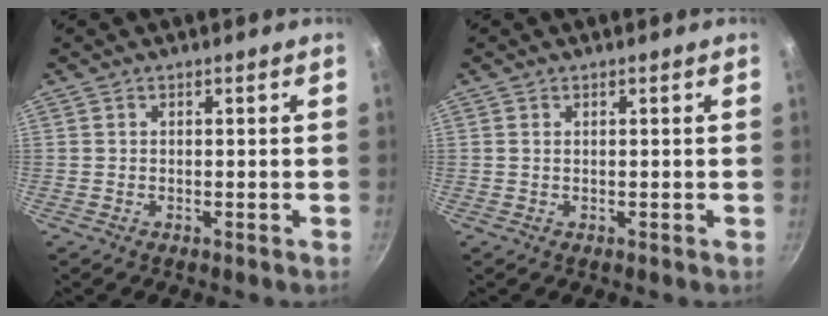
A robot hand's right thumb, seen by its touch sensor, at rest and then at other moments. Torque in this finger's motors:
{"motor_torque": [-0.22, -0.08, -0.09, -0.04, -0.02]}